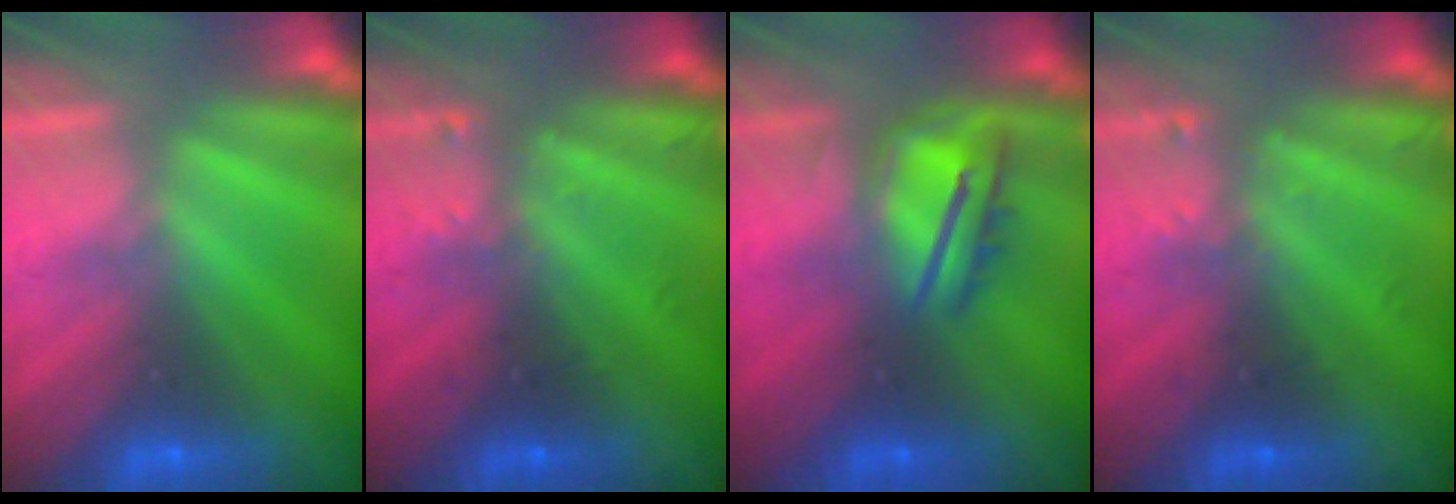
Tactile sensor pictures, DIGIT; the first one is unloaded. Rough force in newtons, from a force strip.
{"total": 2.4}
{"total": 3.8}
{"total": 2.4}